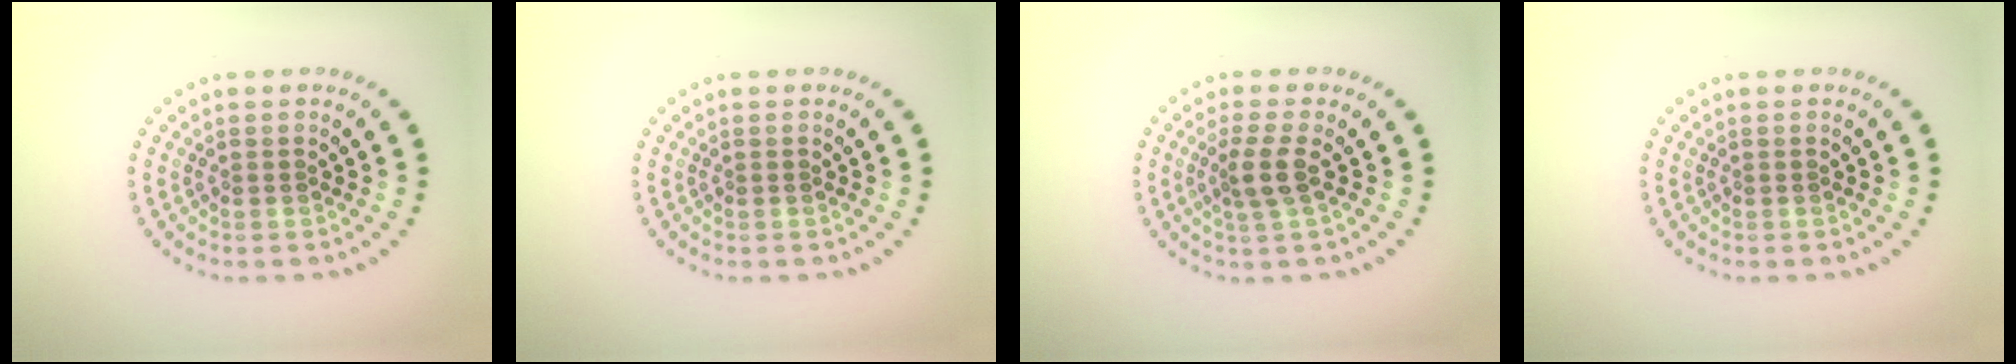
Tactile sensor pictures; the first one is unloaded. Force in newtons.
{"total": 0.0}
{"total": 2.5, "press": 1.8, "slide": 1.7}
{"total": 0.0}